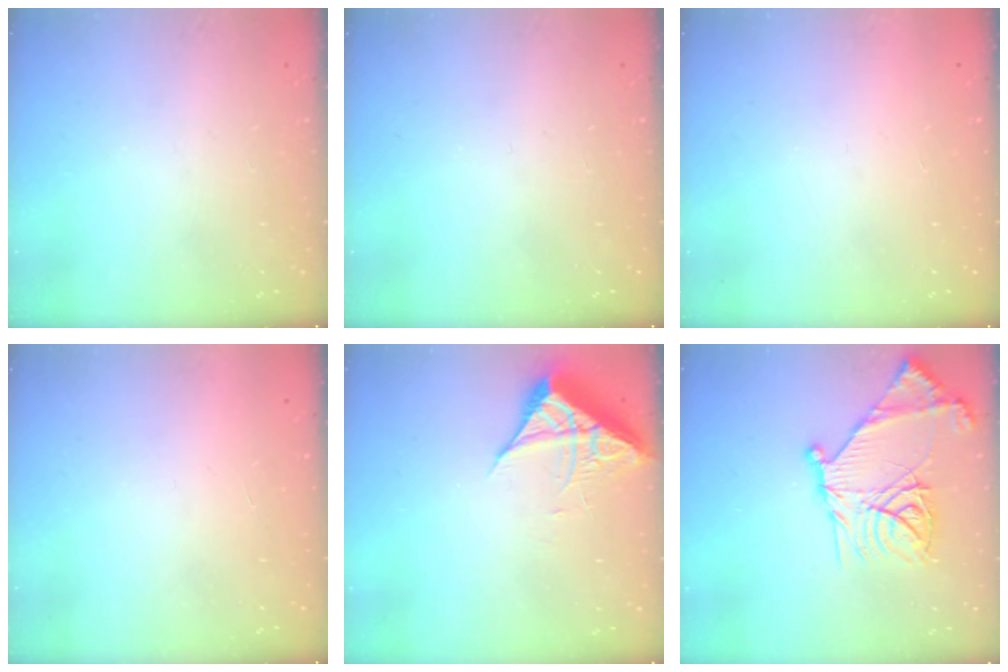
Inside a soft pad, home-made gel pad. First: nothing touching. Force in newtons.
{"total": 0.0}
{"total": 1.5, "press": 1.5, "slide": 0.1}
{"total": 1.7, "press": 1.7, "slide": 0.1}
{"total": 6.6, "press": 6.6, "slide": 0.3}
{"total": 22.5, "press": 22.4, "slide": 2.2}